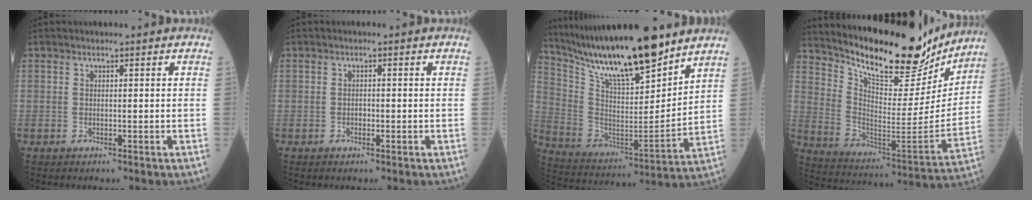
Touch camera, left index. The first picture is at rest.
{"total": 0.9, "force": [-0.6, 0.5, 0.4], "torque": [-0.005, -0.001, -0.010]}
{"total": 20.4, "force": [16.6, 2.7, 11.6], "torque": [-0.206, -0.009, 0.304]}
{"total": 20.8, "force": [18.3, 5.1, 8.6], "torque": [-0.149, -0.035, 0.282]}